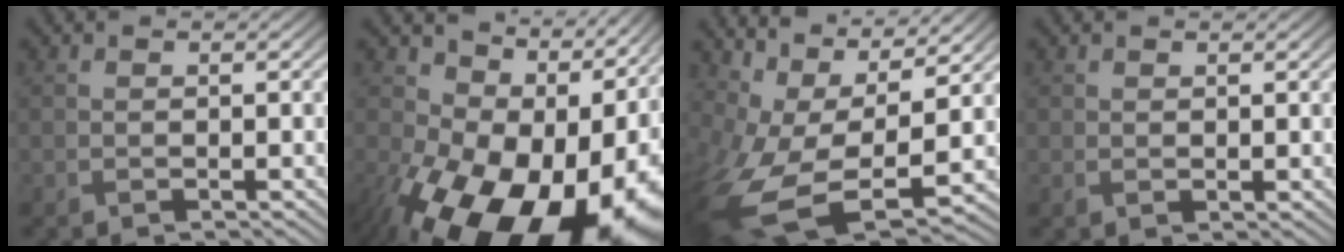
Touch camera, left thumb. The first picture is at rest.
{"total": 19.8, "force": [-4.0, 14.0, 13.5], "torque": [-0.192, -0.046, -0.029]}
{"total": 15.2, "force": [1.0, 7.5, 13.2], "torque": [-0.272, -0.033, 0.054]}
{"total": 0.6, "force": [0.4, 0.2, 0.4], "torque": [-0.008, 0.000, 0.010]}